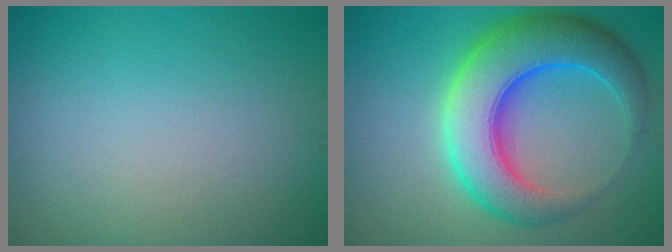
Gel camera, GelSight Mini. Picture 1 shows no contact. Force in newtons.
{"total": 9.6, "press": 9.6, "slide": 0.3}